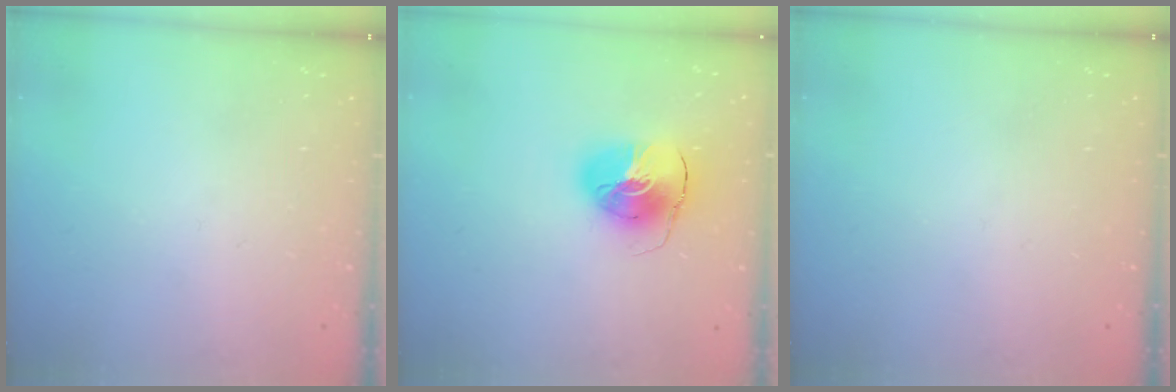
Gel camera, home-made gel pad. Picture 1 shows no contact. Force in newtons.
{"total": 9.3, "press": 9.2, "slide": 1.3}
{"total": 0.0}